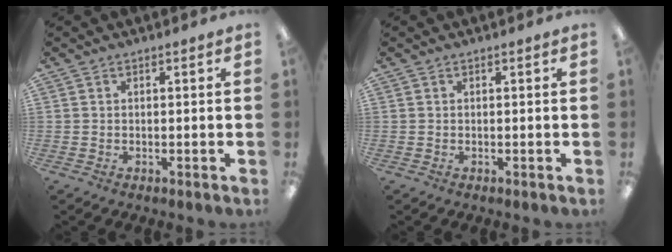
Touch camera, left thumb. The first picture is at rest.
{"total": 0.0}